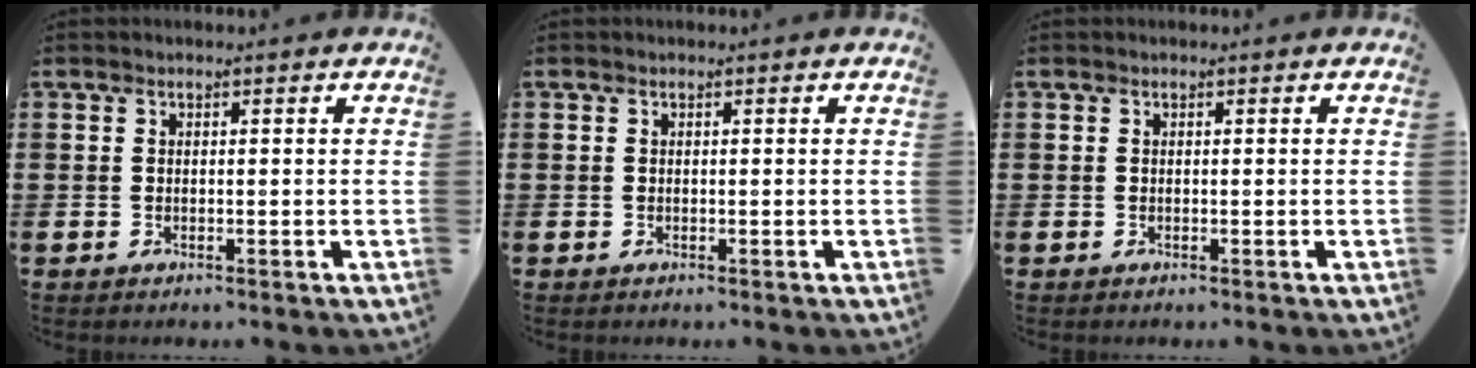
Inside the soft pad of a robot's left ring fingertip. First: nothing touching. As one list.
[{"total": 0.0}, {"total": 0.0}]